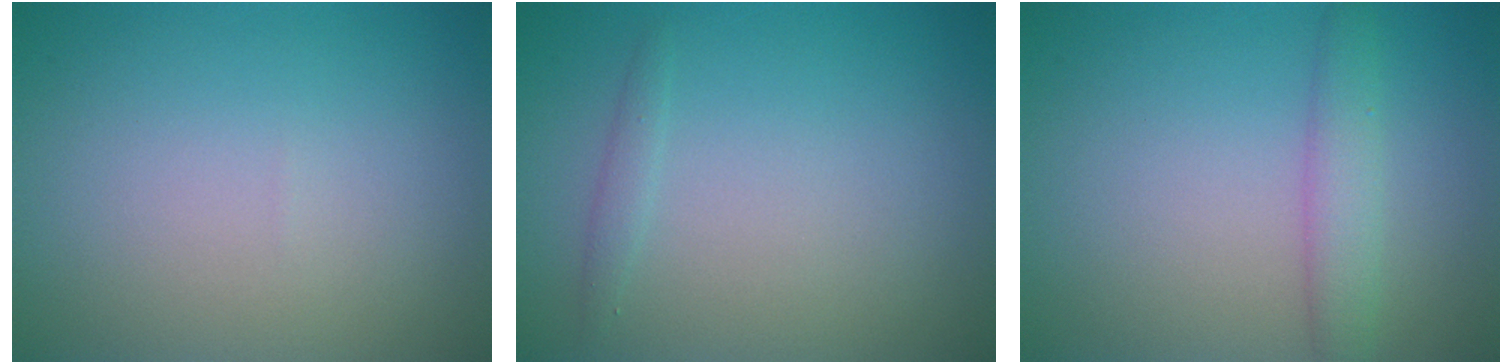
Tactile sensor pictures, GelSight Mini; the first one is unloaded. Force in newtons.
{"total": 0.8, "press": 0.8, "slide": 0.0}
{"total": 2.6, "press": 2.6, "slide": 0.0}